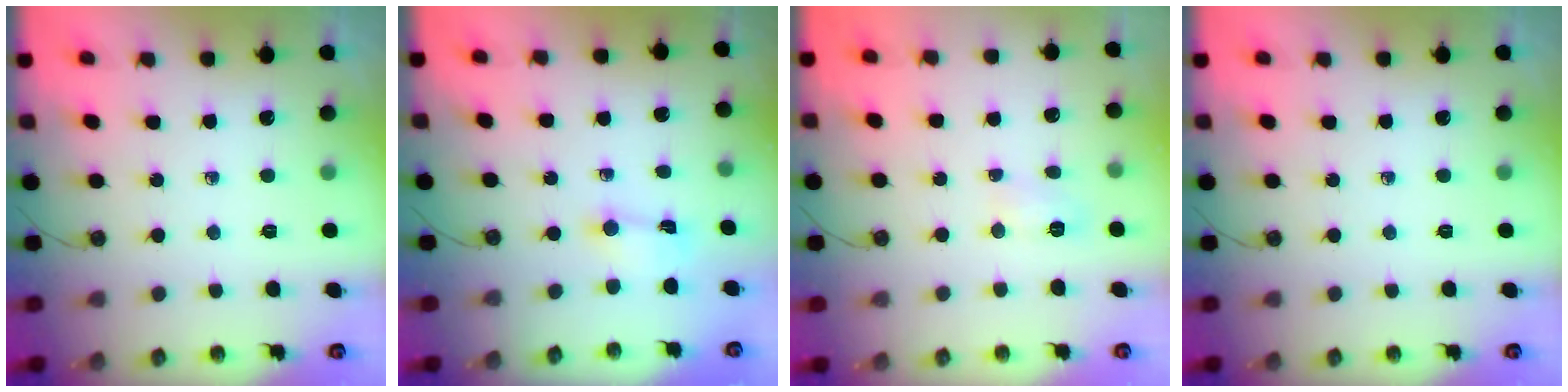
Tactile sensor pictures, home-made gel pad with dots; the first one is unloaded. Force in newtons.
{"total": 1.3, "press": 1.2, "slide": 0.5}
{"total": 3.7, "press": 3.7, "slide": 0.3}
{"total": 0.0}